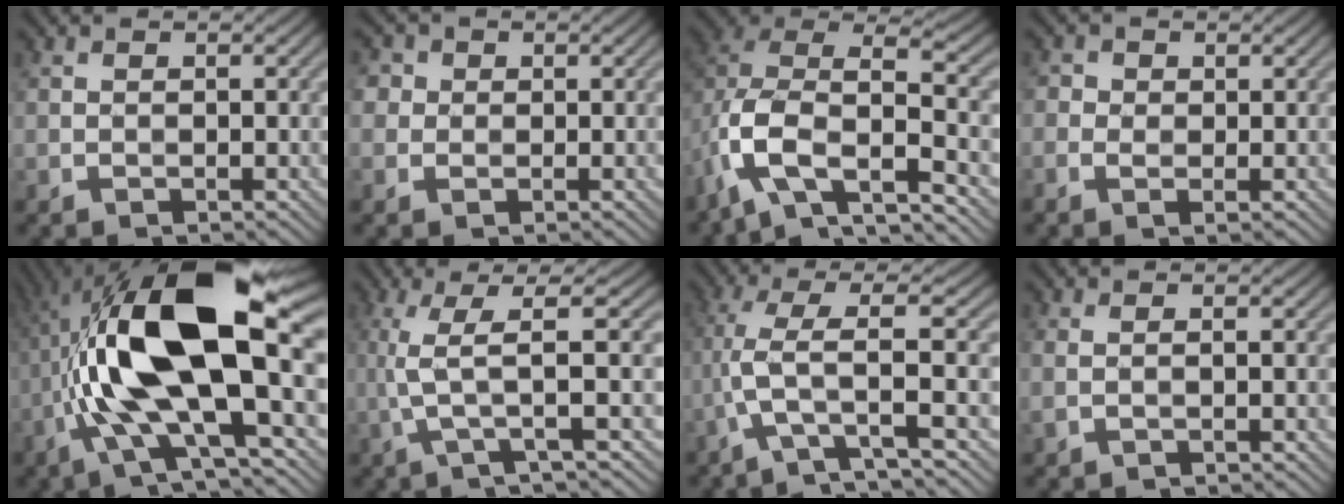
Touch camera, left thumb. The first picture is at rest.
{"total": 3.0, "force": [1.1, 2.7, 0.9], "torque": [-0.032, 0.002, 0.006]}
{"total": 11.3, "force": [-4.6, 5.9, 8.4], "torque": [-0.183, -0.015, -0.089]}
{"total": 2.2, "force": [0.1, 1.7, 1.2], "torque": [-0.031, 0.000, 0.000]}
{"total": 17.7, "force": [-0.2, 6.2, 16.6], "torque": [-0.317, 0.039, -0.016]}
{"total": 5.8, "force": [0.5, 0.5, 5.8], "torque": [-0.118, 0.019, 0.006]}
{"total": 5.1, "force": [-1.1, 0.2, 5.0], "torque": [-0.110, 0.021, -0.038]}
{"total": 1.0, "force": [0.2, 0.1, 1.0], "torque": [-0.029, 0.003, 0.004]}